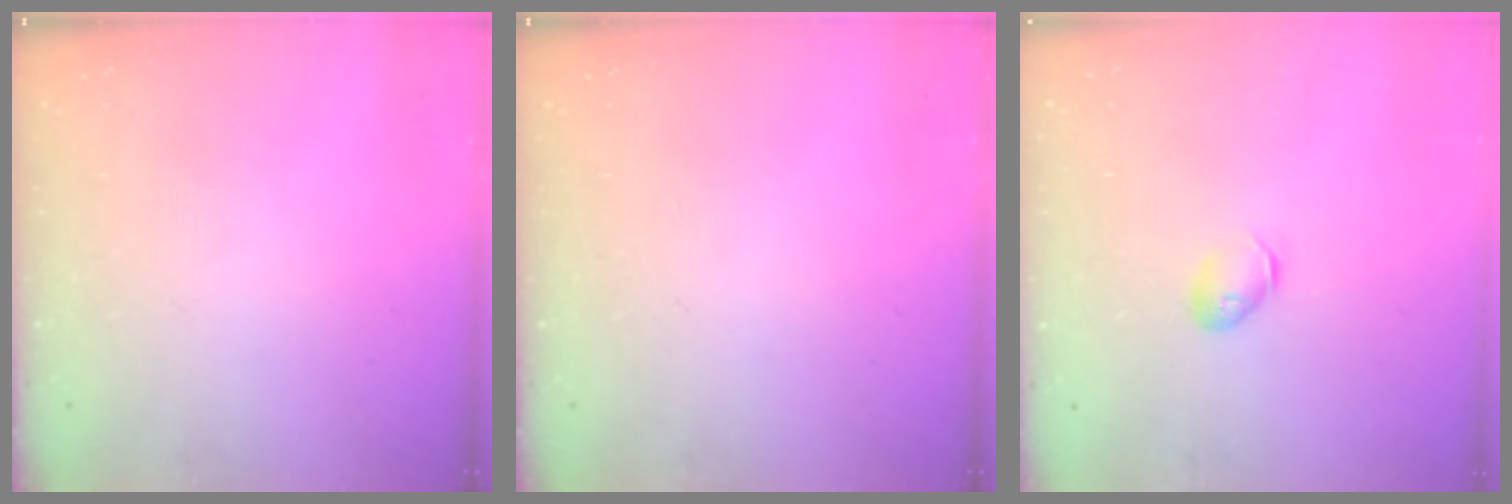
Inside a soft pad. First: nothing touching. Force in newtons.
{"total": 0.0}
{"total": 5.8, "press": 5.7, "slide": 0.9}